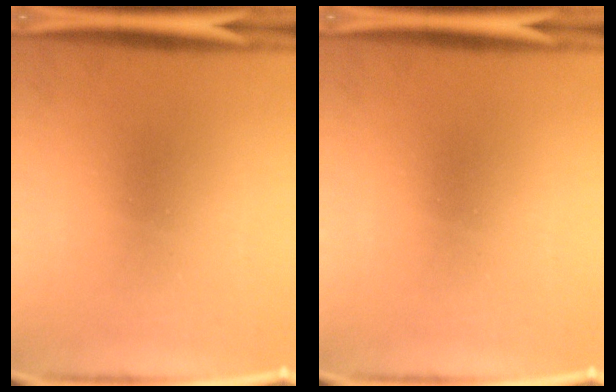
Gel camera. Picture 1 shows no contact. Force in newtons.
{"total": 0.0}